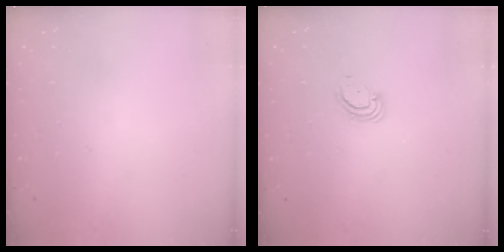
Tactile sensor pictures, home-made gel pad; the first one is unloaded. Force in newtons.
{"total": 2.9, "press": 2.9, "slide": 0.2}